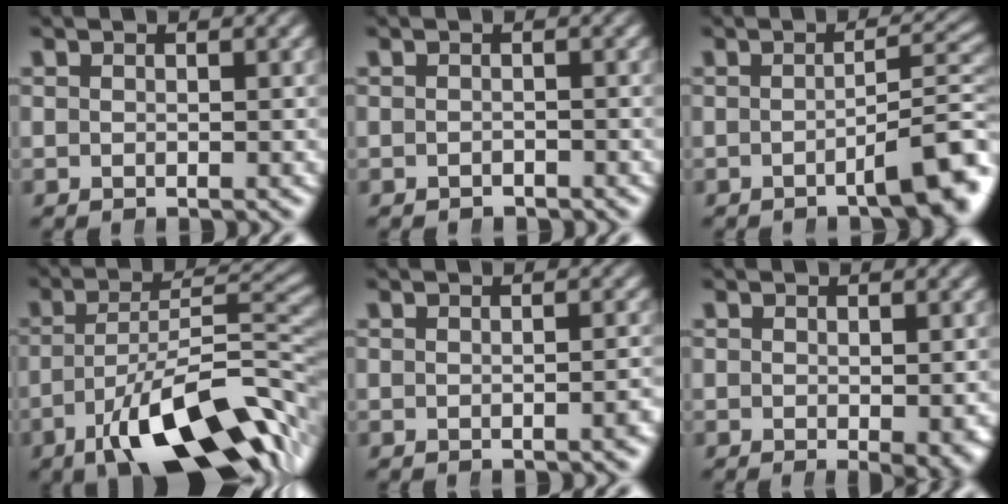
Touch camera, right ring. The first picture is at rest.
{"total": 1.2, "force": [-1.1, -0.1, -0.4], "torque": [0.011, -0.006, -0.014]}
{"total": 5.4, "force": [-2.8, 0.7, 4.6], "torque": [-0.046, 0.005, -0.042]}
{"total": 11.8, "force": [-4.8, 4.0, 10.0], "torque": [-0.129, -0.012, -0.059]}
{"total": 0.7, "force": [-0.4, -0.3, 0.5], "torque": [-0.005, 0.007, -0.007]}
{"total": 1.8, "force": [-0.3, 0.2, 1.7], "torque": [-0.014, -0.001, -0.004]}